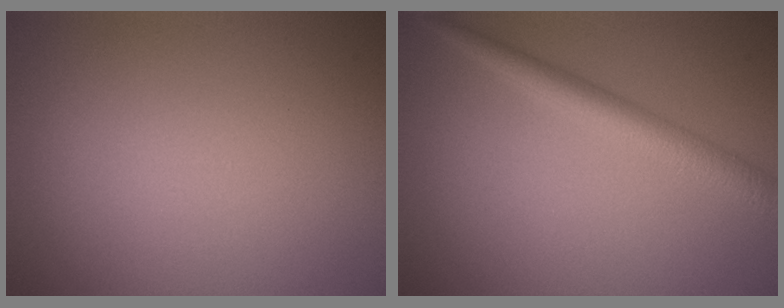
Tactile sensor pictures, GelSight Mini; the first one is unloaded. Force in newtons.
{"total": 3.2, "press": 3.2, "slide": 0.1}